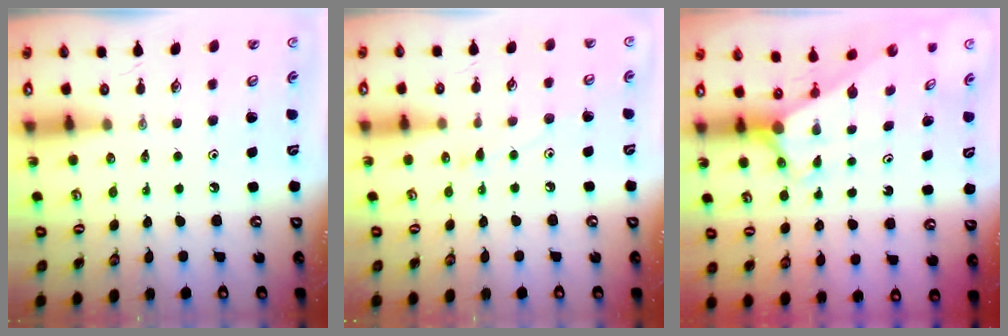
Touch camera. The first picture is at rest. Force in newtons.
{"total": 5.8, "press": 5.8, "slide": 0.6}
{"total": 2.7, "press": 2.7, "slide": 0.0}